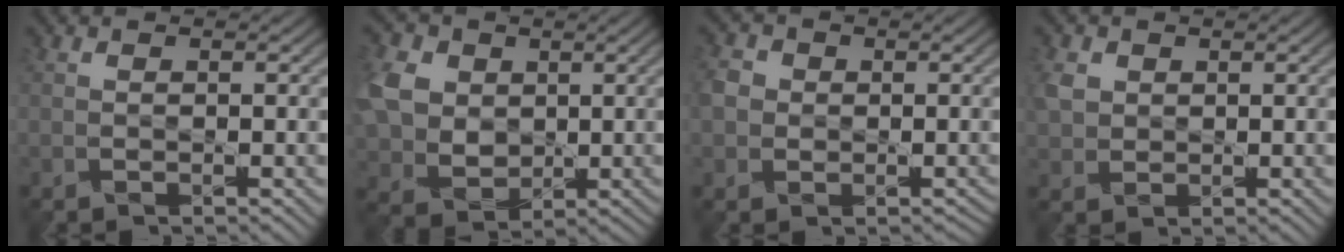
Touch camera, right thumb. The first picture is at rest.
{"total": 8.6, "force": [2.0, 6.9, 4.7], "torque": [-0.145, 0.009, 0.040]}
{"total": 4.4, "force": [0.2, 4.1, 1.6], "torque": [-0.040, 0.013, -0.012]}
{"total": 2.3, "force": [1.3, 1.8, 0.5], "torque": [-0.024, 0.005, 0.027]}